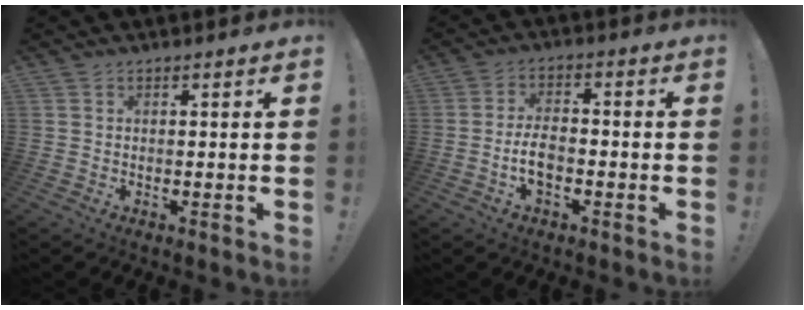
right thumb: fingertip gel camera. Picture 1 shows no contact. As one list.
[{"total": 6.5, "force": [-2.1, 3.5, 5.1], "torque": [-0.101, 0.004, -0.038]}]